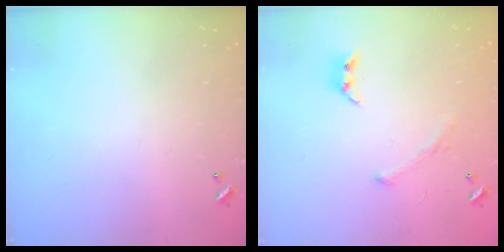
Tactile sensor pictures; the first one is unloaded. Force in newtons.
{"total": 2.2, "press": 2.0, "slide": 1.1}